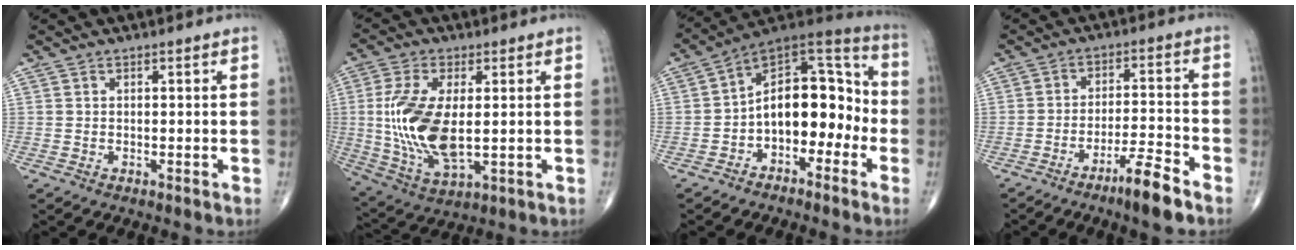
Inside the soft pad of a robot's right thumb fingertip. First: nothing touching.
{"total": 14.9, "force": [0.4, 6.9, 13.2], "torque": [-0.282, -0.017, 0.016]}
{"total": 15.1, "force": [-3.4, 9.3, 11.4], "torque": [-0.131, 0.072, -0.065]}
{"total": 8.0, "force": [-5.6, 0.7, 5.7], "torque": [-0.105, 0.032, -0.097]}